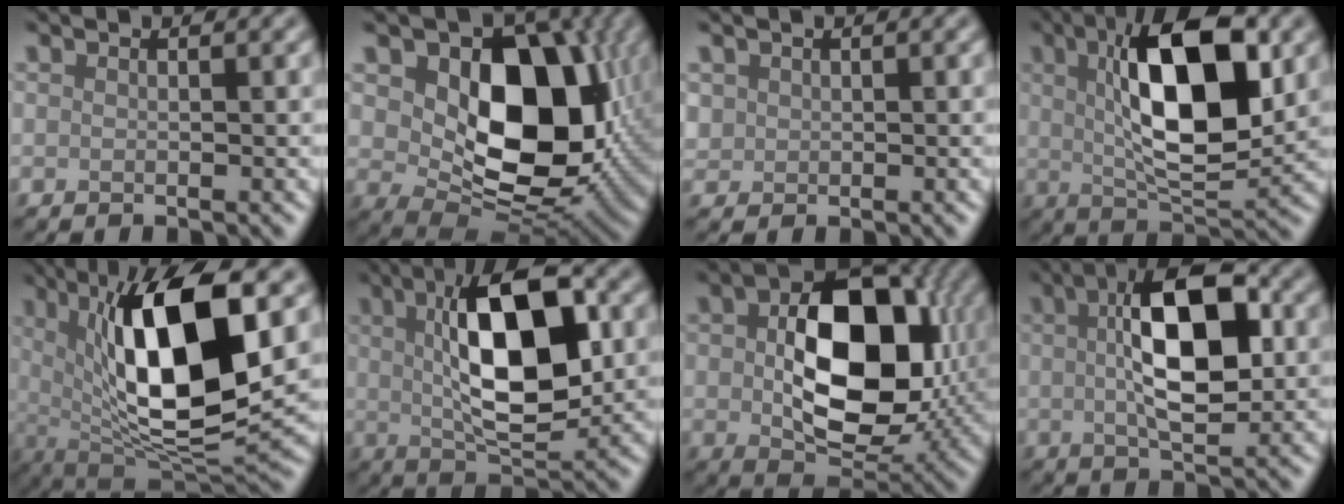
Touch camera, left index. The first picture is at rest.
{"total": 11.8, "force": [1.7, 8.0, 8.5], "torque": [-0.118, -0.022, 0.036]}
{"total": 0.8, "force": [0.4, 0.6, -0.3], "torque": [-0.005, -0.003, 0.014]}
{"total": 11.4, "force": [2.3, 4.1, 10.3], "torque": [-0.163, 0.010, 0.035]}
{"total": 12.7, "force": [2.2, 4.5, 11.7], "torque": [-0.191, -0.006, 0.038]}
{"total": 10.9, "force": [1.5, 4.4, 9.8], "torque": [-0.157, 0.011, 0.022]}
{"total": 12.5, "force": [0.4, 8.0, 9.5], "torque": [-0.157, -0.007, 0.023]}
{"total": 9.3, "force": [1.0, 3.8, 8.4], "torque": [-0.139, 0.014, 0.009]}